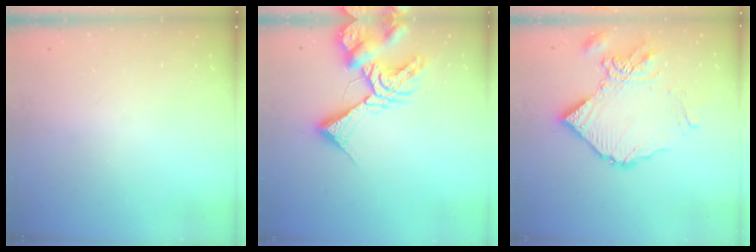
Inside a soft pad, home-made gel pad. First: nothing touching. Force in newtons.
{"total": 15.5, "press": 15.4, "slide": 1.7}
{"total": 13.9, "press": 13.8, "slide": 1.6}